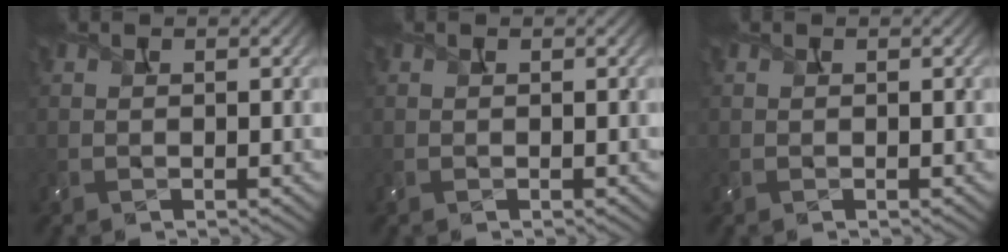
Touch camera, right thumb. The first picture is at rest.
{"total": 0.0}
{"total": 0.0}